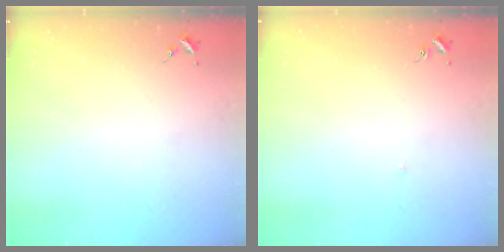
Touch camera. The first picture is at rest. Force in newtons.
{"total": 1.4, "press": 1.3, "slide": 0.3}